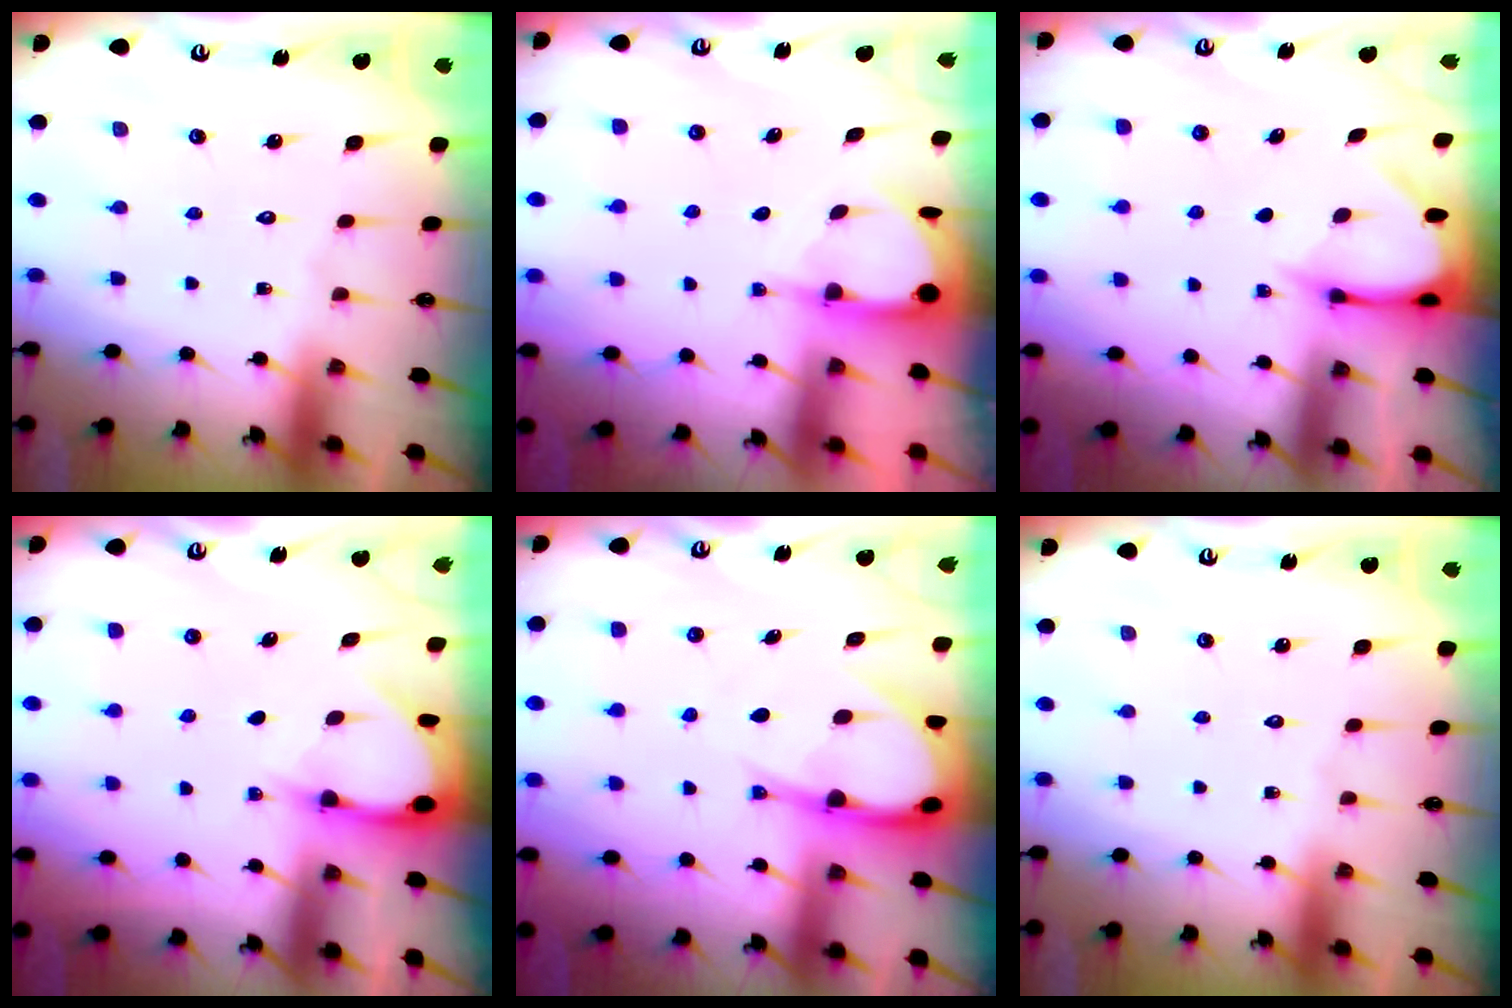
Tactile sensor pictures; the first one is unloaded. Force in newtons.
{"total": 3.9, "press": 3.9, "slide": 0.3}
{"total": 3.4, "press": 3.3, "slide": 0.3}
{"total": 3.0, "press": 3.0, "slide": 0.4}
{"total": 8.8, "press": 8.8, "slide": 0.9}
{"total": 0.0}